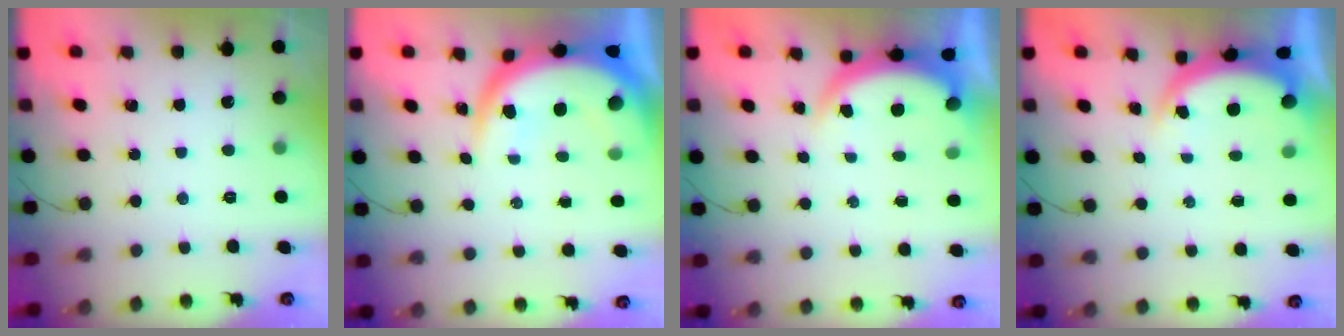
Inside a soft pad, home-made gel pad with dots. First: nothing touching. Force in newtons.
{"total": 12.1, "press": 12.0, "slide": 1.2}
{"total": 5.2, "press": 5.2, "slide": 0.7}
{"total": 4.7, "press": 4.6, "slide": 0.9}